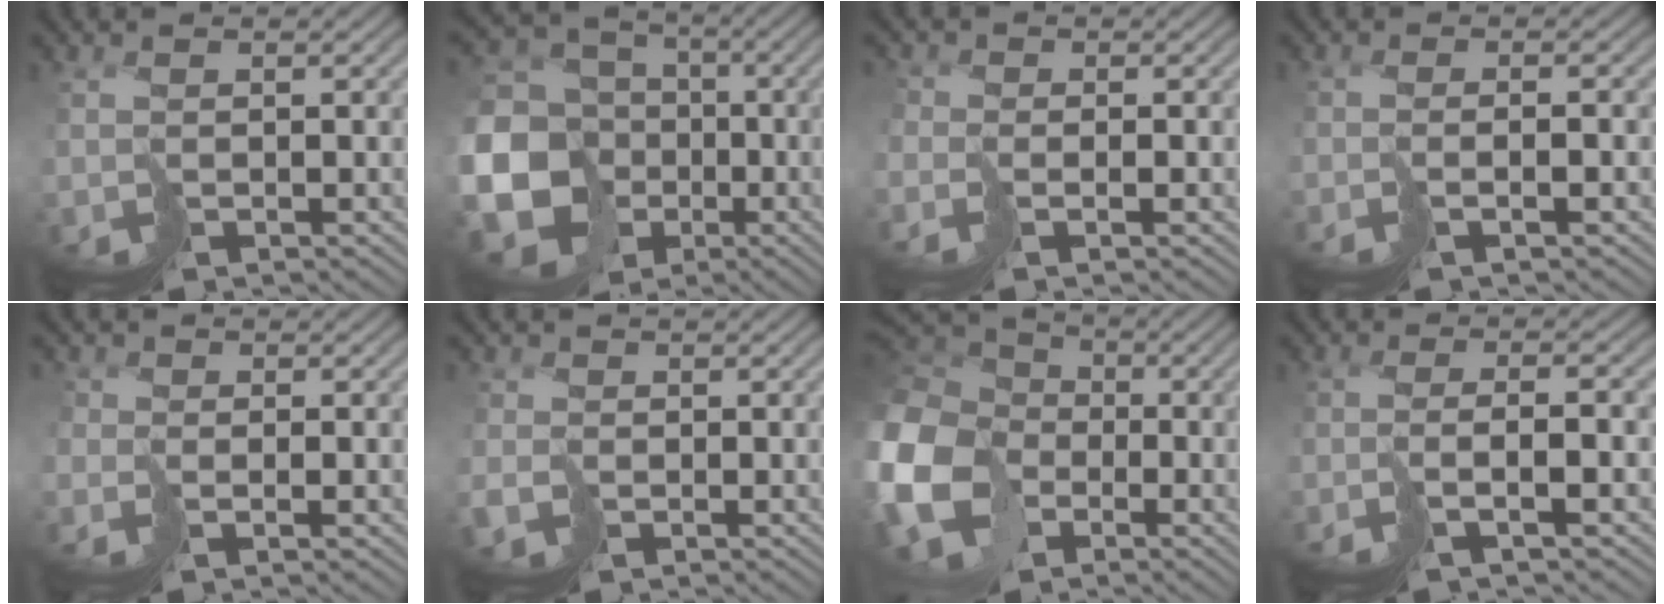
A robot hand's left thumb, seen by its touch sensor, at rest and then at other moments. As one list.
[{"total": 21.0, "force": [-5.8, 18.4, 8.3], "torque": [-0.240, -0.049, -0.117]}, {"total": 1.3, "force": [-1.2, 0.0, -0.6], "torque": [0.029, 0.008, -0.028]}, {"total": 1.4, "force": [-0.6, -1.0, 0.8], "torque": [-0.006, 0.004, -0.016]}, {"total": 1.2, "force": [-0.9, -0.1, -0.8], "torque": [0.033, 0.006, -0.021]}, {"total": 2.0, "force": [-1.0, 1.6, 0.6], "torque": [-0.008, -0.002, -0.022]}, {"total": 16.5, "force": [-5.2, 12.9, 8.8], "torque": [-0.277, -0.027, -0.099]}, {"total": 3.6, "force": [-2.1, -0.6, 2.9], "torque": [-0.026, 0.013, -0.045]}]